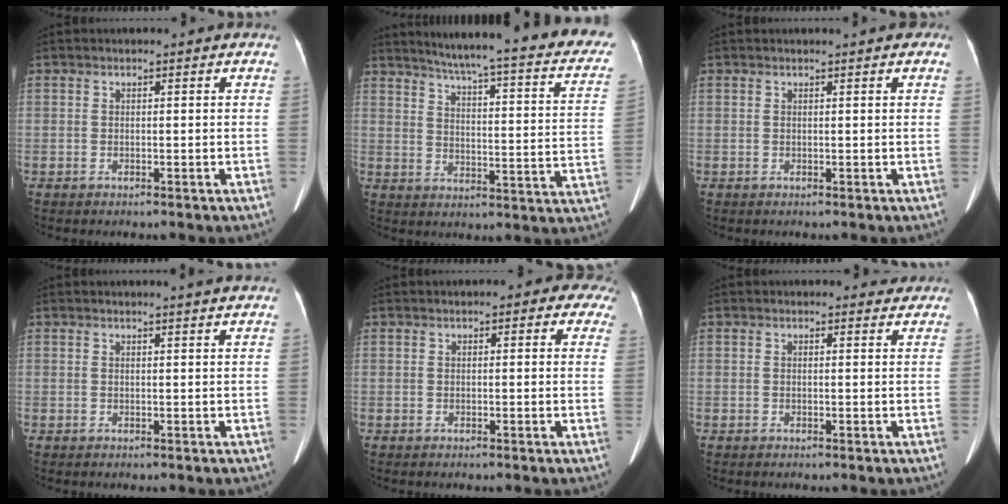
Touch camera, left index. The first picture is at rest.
{"total": 27.1, "force": [22.6, 2.4, 14.7], "torque": [-0.205, -0.055, 0.264]}
{"total": 2.1, "force": [1.6, 0.6, 1.2], "torque": [-0.013, 0.013, 0.011]}
{"total": 2.8, "force": [2.5, -0.5, 1.0], "torque": [-0.016, 0.001, 0.026]}
{"total": 5.0, "force": [3.5, 2.1, 2.8], "torque": [-0.010, 0.007, 0.025]}
{"total": 1.6, "force": [1.4, 0.8, -0.1], "torque": [0.003, -0.003, 0.003]}